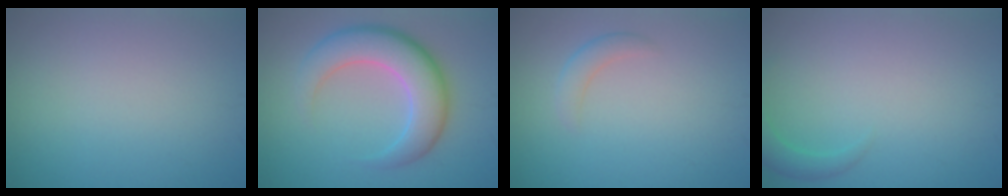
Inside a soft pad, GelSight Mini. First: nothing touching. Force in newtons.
{"total": 6.8, "press": 6.8, "slide": 0.6}
{"total": 1.6, "press": 1.6, "slide": 0.0}
{"total": 1.8, "press": 1.8, "slide": 0.1}